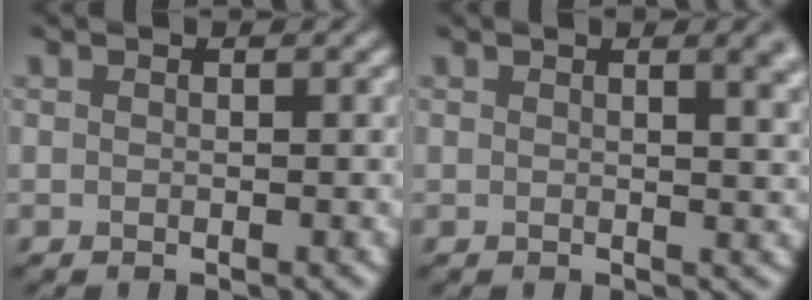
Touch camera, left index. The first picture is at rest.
{"total": 3.7, "force": [1.7, 1.6, 2.9], "torque": [-0.013, 0.009, 0.017]}